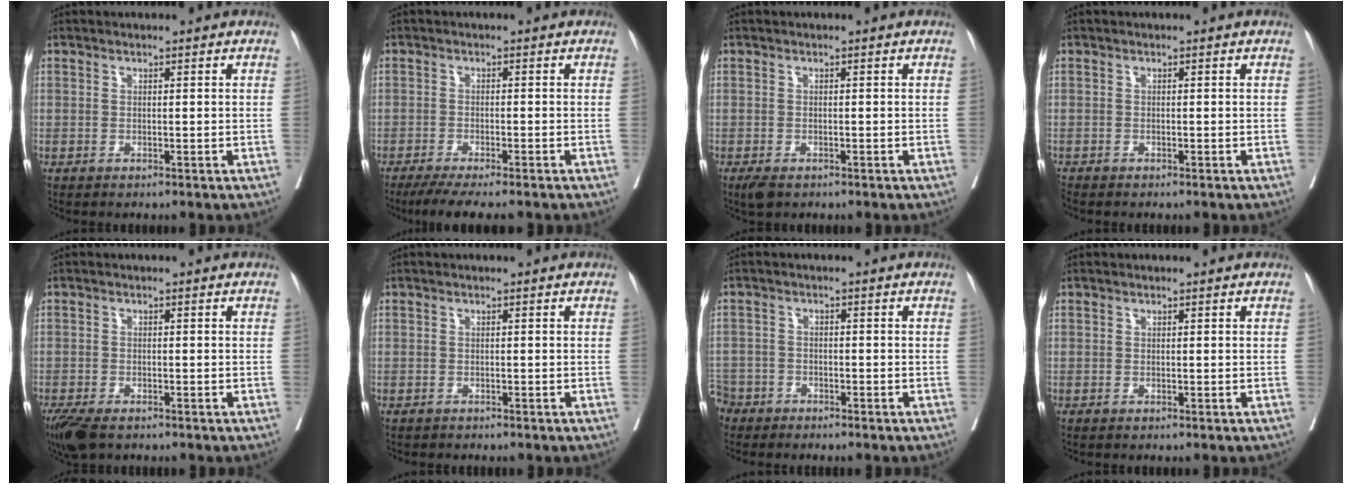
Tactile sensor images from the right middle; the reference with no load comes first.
{"total": 7.9, "force": [-6.5, 0.7, 4.4], "torque": [-0.055, -0.014, -0.101]}
{"total": 2.3, "force": [-1.5, 1.0, 1.4], "torque": [-0.027, -0.005, -0.021]}
{"total": 0.6, "force": [-0.6, 0.0, 0.0], "torque": [-0.007, -0.004, -0.016]}
{"total": 5.6, "force": [-4.1, 2.2, 3.3], "torque": [-0.058, -0.013, -0.069]}
{"total": 0.8, "force": [-0.7, 0.3, 0.0], "torque": [-0.008, 0.000, -0.015]}
{"total": 4.7, "force": [-4.0, 2.6, -0.3], "torque": [0.007, 0.001, -0.081]}
{"total": 0.0}